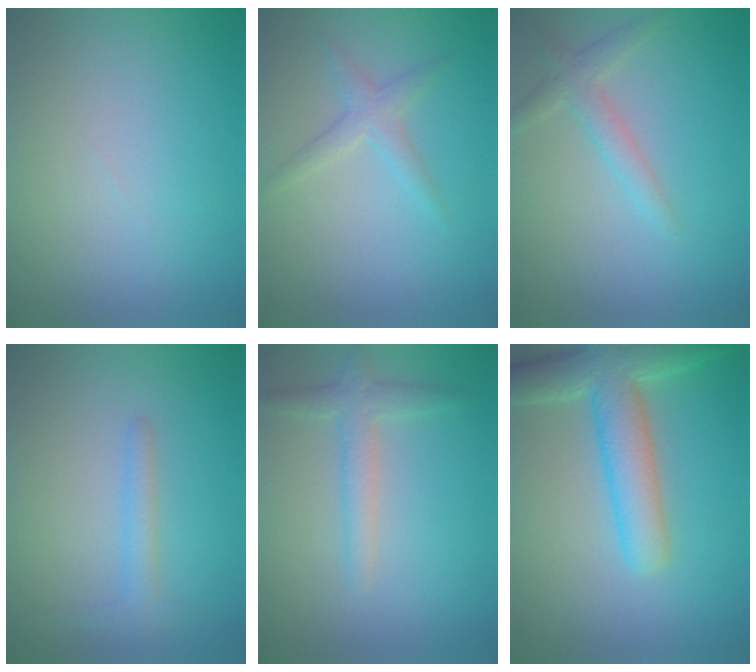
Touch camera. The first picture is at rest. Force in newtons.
{"total": 1.9, "press": 1.9, "slide": 0.0}
{"total": 2.2, "press": 2.2, "slide": 0.1}
{"total": 1.6, "press": 1.6, "slide": 0.1}
{"total": 2.4, "press": 2.4, "slide": 0.1}
{"total": 6.7, "press": 6.7, "slide": 0.6}